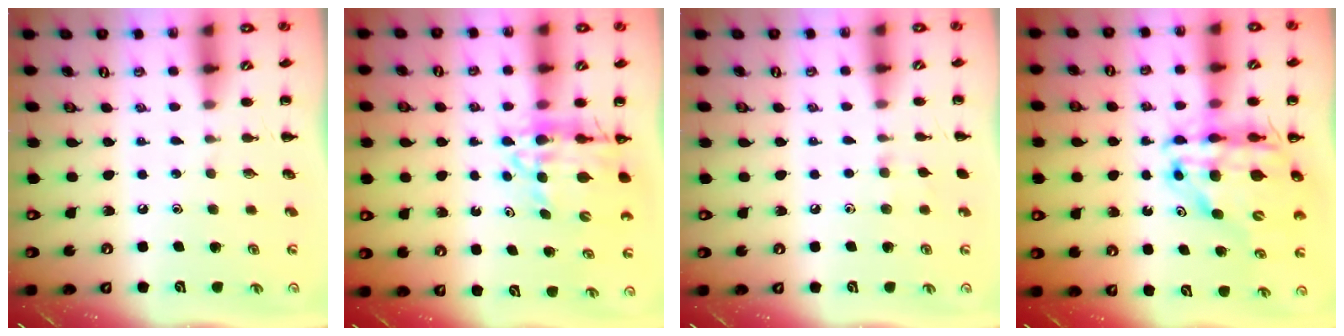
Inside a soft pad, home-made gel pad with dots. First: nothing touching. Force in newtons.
{"total": 12.7, "press": 12.1, "slide": 4.0}
{"total": 4.9, "press": 4.6, "slide": 1.7}
{"total": 16.2, "press": 15.6, "slide": 4.3}